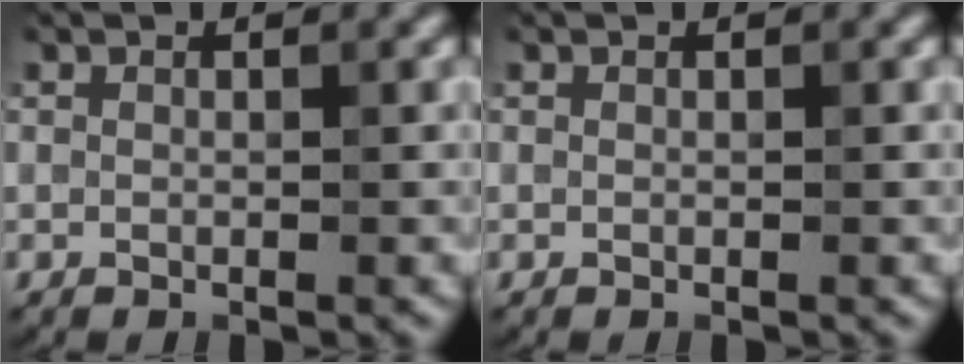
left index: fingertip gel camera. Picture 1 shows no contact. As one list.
[{"total": 0.0}]